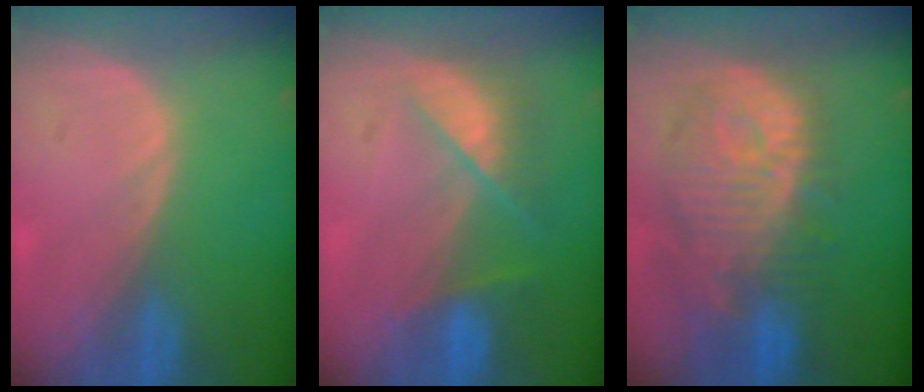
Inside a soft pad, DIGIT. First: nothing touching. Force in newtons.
{"total": 7.3, "press": 6.5, "slide": 3.2}
{"total": 12.2, "press": 11.0, "slide": 5.2}